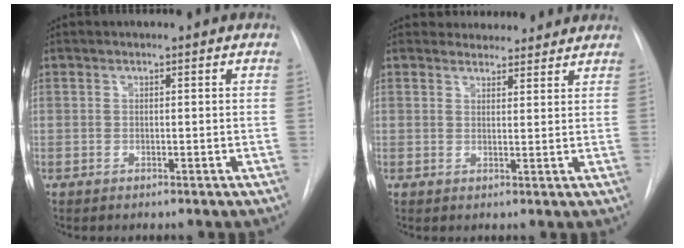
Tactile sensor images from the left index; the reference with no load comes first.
{"total": 6.5, "force": [6.1, 2.1, 0.3], "torque": [0.010, 0.014, 0.068]}